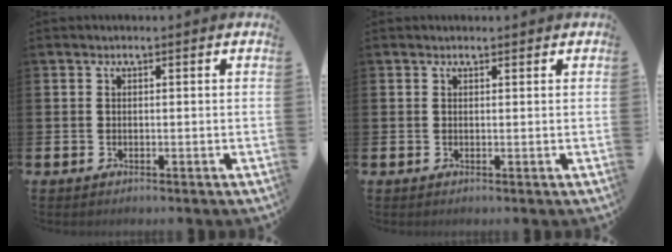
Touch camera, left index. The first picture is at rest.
{"total": 0.7, "force": [0.6, 0.4, 0.2], "torque": [0.005, 0.002, 0.008]}